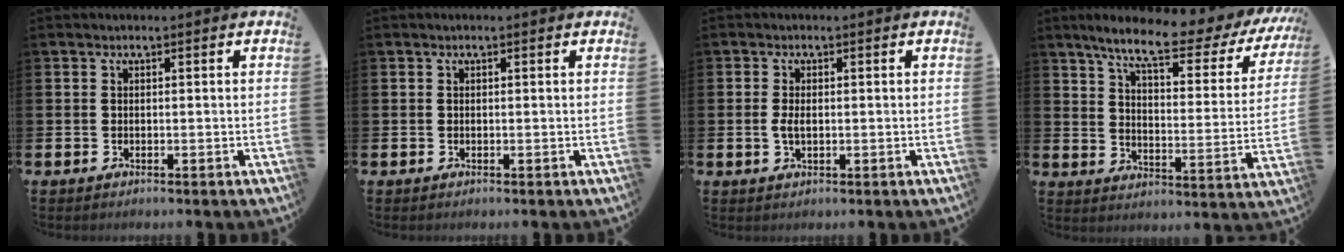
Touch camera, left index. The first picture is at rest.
{"total": 0.0}
{"total": 1.9, "force": [-0.1, 1.0, 1.6], "torque": [-0.029, 0.004, -0.003]}
{"total": 8.7, "force": [6.9, 1.5, 5.1], "torque": [-0.116, -0.042, 0.109]}